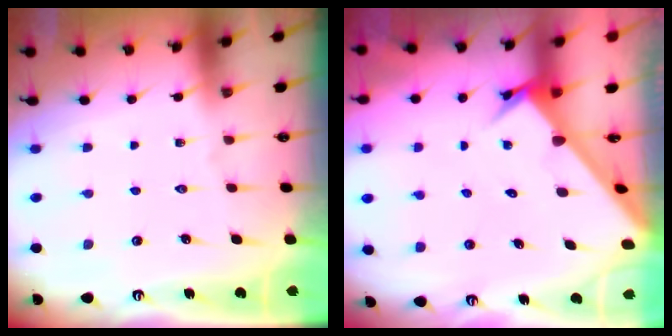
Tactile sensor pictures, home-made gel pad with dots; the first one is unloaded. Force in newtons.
{"total": 2.8, "press": 2.8, "slide": 0.3}